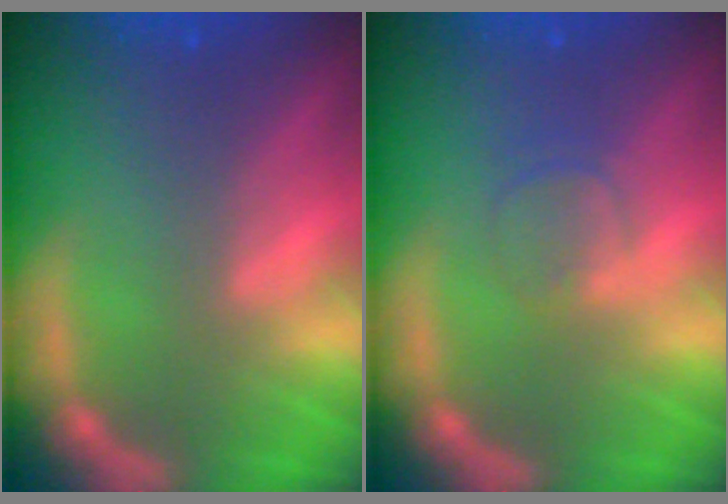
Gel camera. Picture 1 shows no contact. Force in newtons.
{"total": 1.9}